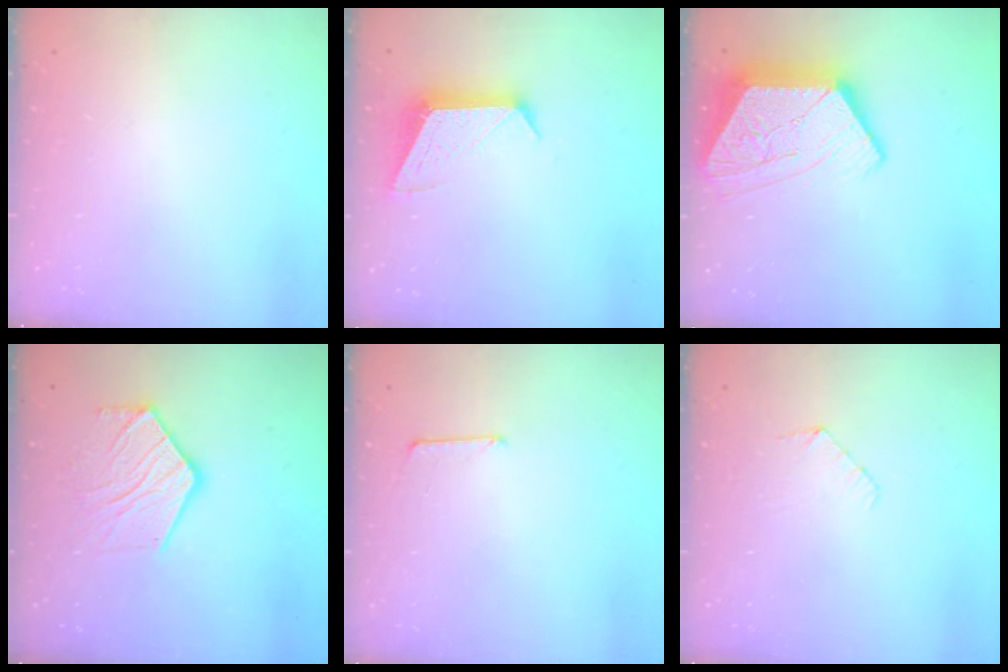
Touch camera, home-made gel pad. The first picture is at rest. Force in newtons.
{"total": 10.1, "press": 10.1, "slide": 0.7}
{"total": 19.9, "press": 19.8, "slide": 1.5}
{"total": 14.0, "press": 13.9, "slide": 1.0}
{"total": 5.4, "press": 5.3, "slide": 0.5}
{"total": 4.4, "press": 4.4, "slide": 0.4}